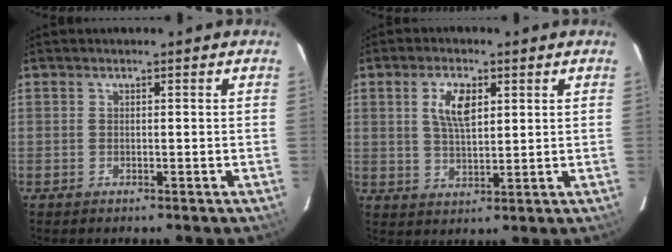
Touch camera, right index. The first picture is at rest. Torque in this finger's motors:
{"motor_torque": [0.61, 0.34, 0.24, 0.11]}